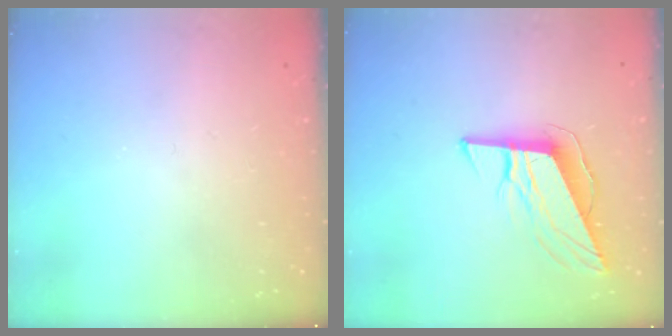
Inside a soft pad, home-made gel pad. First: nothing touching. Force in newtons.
{"total": 10.7, "press": 10.3, "slide": 2.6}